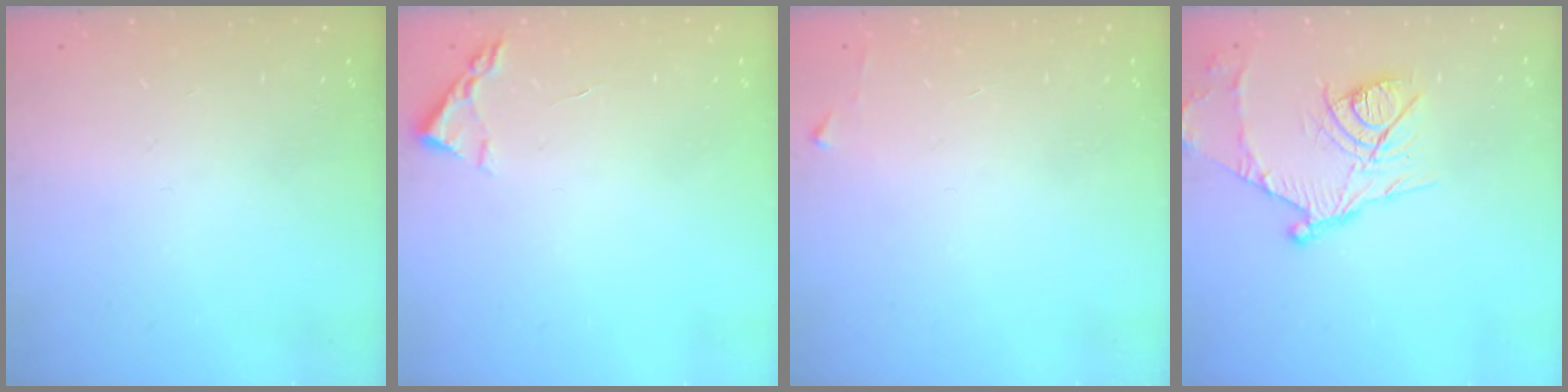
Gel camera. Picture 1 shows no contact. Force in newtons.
{"total": 2.4, "press": 2.3, "slide": 0.3}
{"total": 2.4, "press": 2.4, "slide": 0.3}
{"total": 15.1, "press": 15.0, "slide": 1.3}